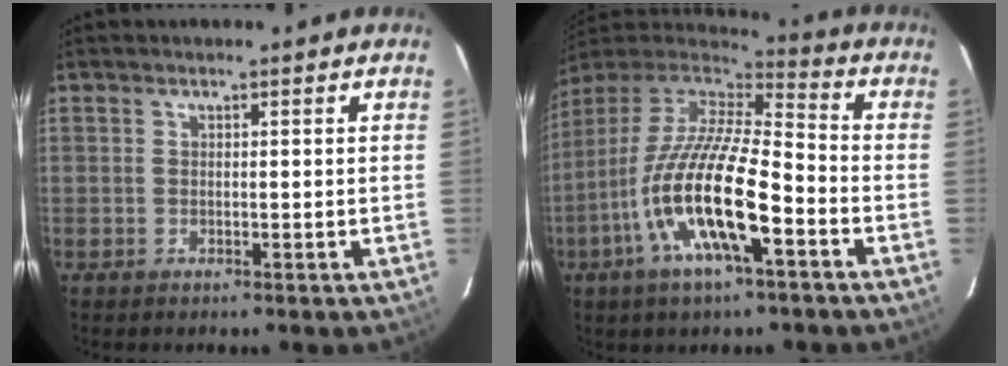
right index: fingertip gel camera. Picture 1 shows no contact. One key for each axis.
{"total": 20.2, "fx": -7.7, "fy": 5.3, "fz": 17.8, "tx": -0.337, "ty": -0.030, "tz": -0.153}